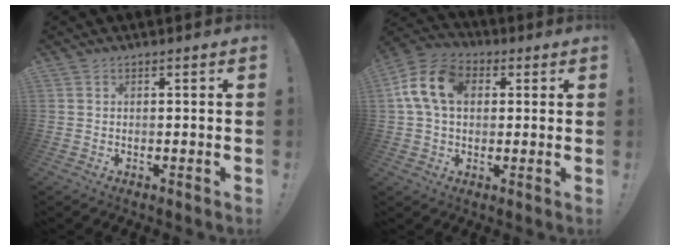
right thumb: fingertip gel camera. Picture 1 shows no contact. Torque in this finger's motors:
{"motor_torque": [0.73, 0.80, 0.85, -0.34, 0.19]}